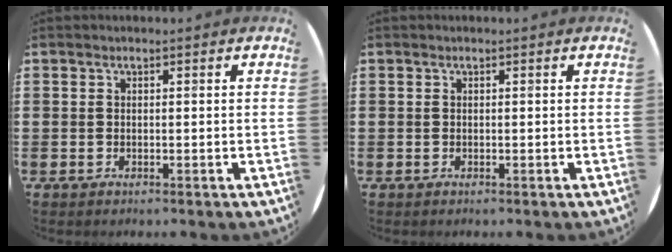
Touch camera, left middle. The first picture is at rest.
{"total": 0.0}